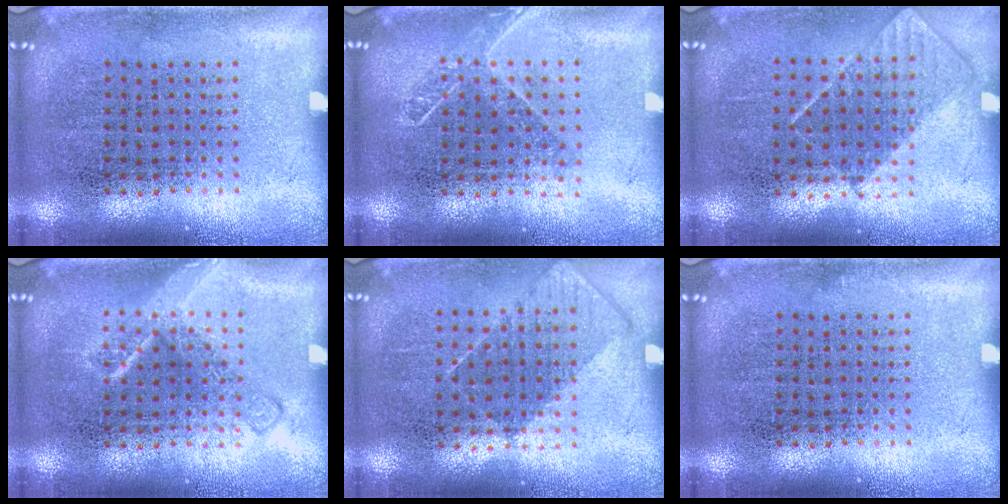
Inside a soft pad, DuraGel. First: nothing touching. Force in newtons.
{"total": 1.4, "press": 1.1, "slide": 0.8}
{"total": 0.8, "press": 0.6, "slide": 0.4}
{"total": 2.0, "press": 2.0, "slide": 0.4}
{"total": 0.9, "press": 0.7, "slide": 0.5}
{"total": 0.0}